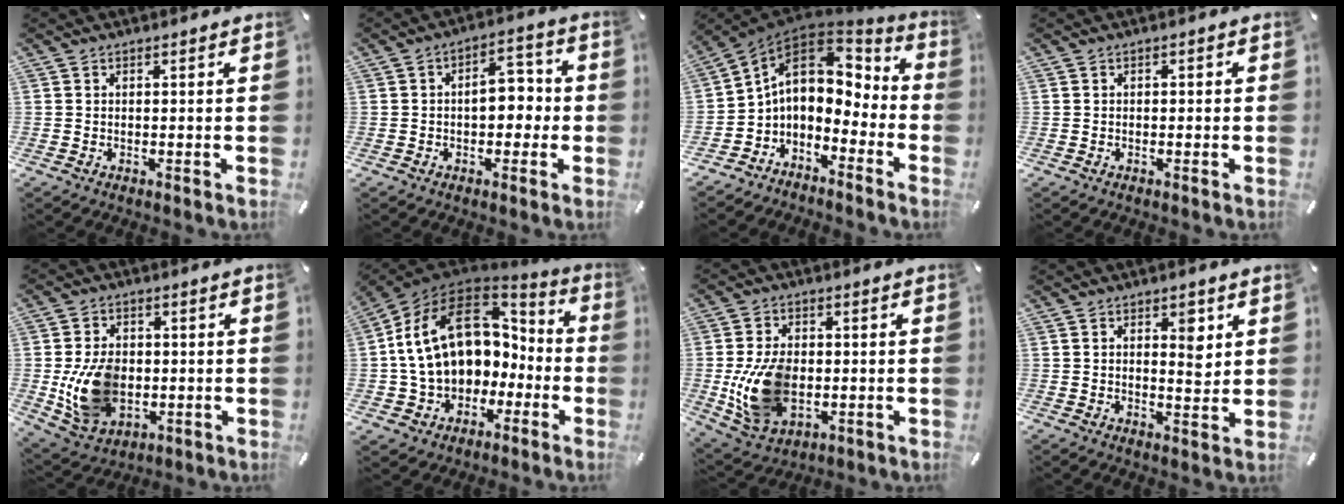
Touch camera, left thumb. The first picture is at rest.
{"total": 8.1, "force": [-0.3, 5.1, 6.3], "torque": [-0.074, 0.004, -0.012]}
{"total": 10.8, "force": [1.4, 8.5, 6.5], "torque": [-0.109, -0.012, 0.027]}
{"total": 0.6, "force": [-0.3, 0.4, 0.3], "torque": [-0.006, 0.000, -0.007]}
{"total": 13.4, "force": [-1.5, 10.0, 8.8], "torque": [-0.161, 0.000, -0.023]}
{"total": 18.9, "force": [2.6, 14.6, 11.8], "torque": [-0.237, -0.005, 0.055]}
{"total": 14.6, "force": [-1.9, 10.1, 10.4], "torque": [-0.211, -0.001, -0.029]}
{"total": 5.8, "force": [2.0, 3.0, 4.5], "torque": [-0.055, -0.010, 0.025]}